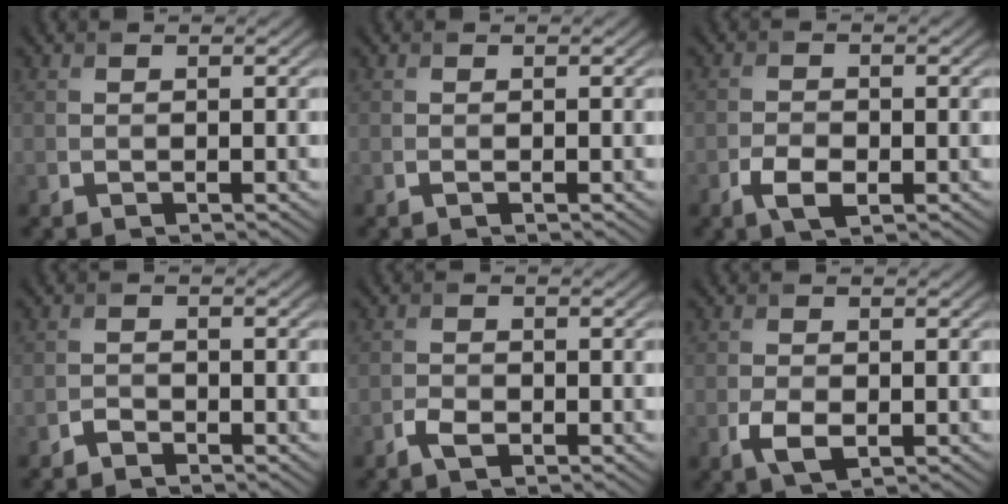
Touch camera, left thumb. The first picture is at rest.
{"total": 0.0}
{"total": 3.3, "force": [-1.5, 1.7, 2.3], "torque": [-0.050, -0.005, -0.030]}
{"total": 1.0, "force": [-0.9, 0.4, 0.2], "torque": [-0.004, 0.002, -0.022]}
{"total": 2.0, "force": [-1.2, 1.0, 1.2], "torque": [-0.026, -0.001, -0.026]}
{"total": 3.0, "force": [-0.9, 1.7, 2.3], "torque": [-0.052, -0.009, -0.014]}